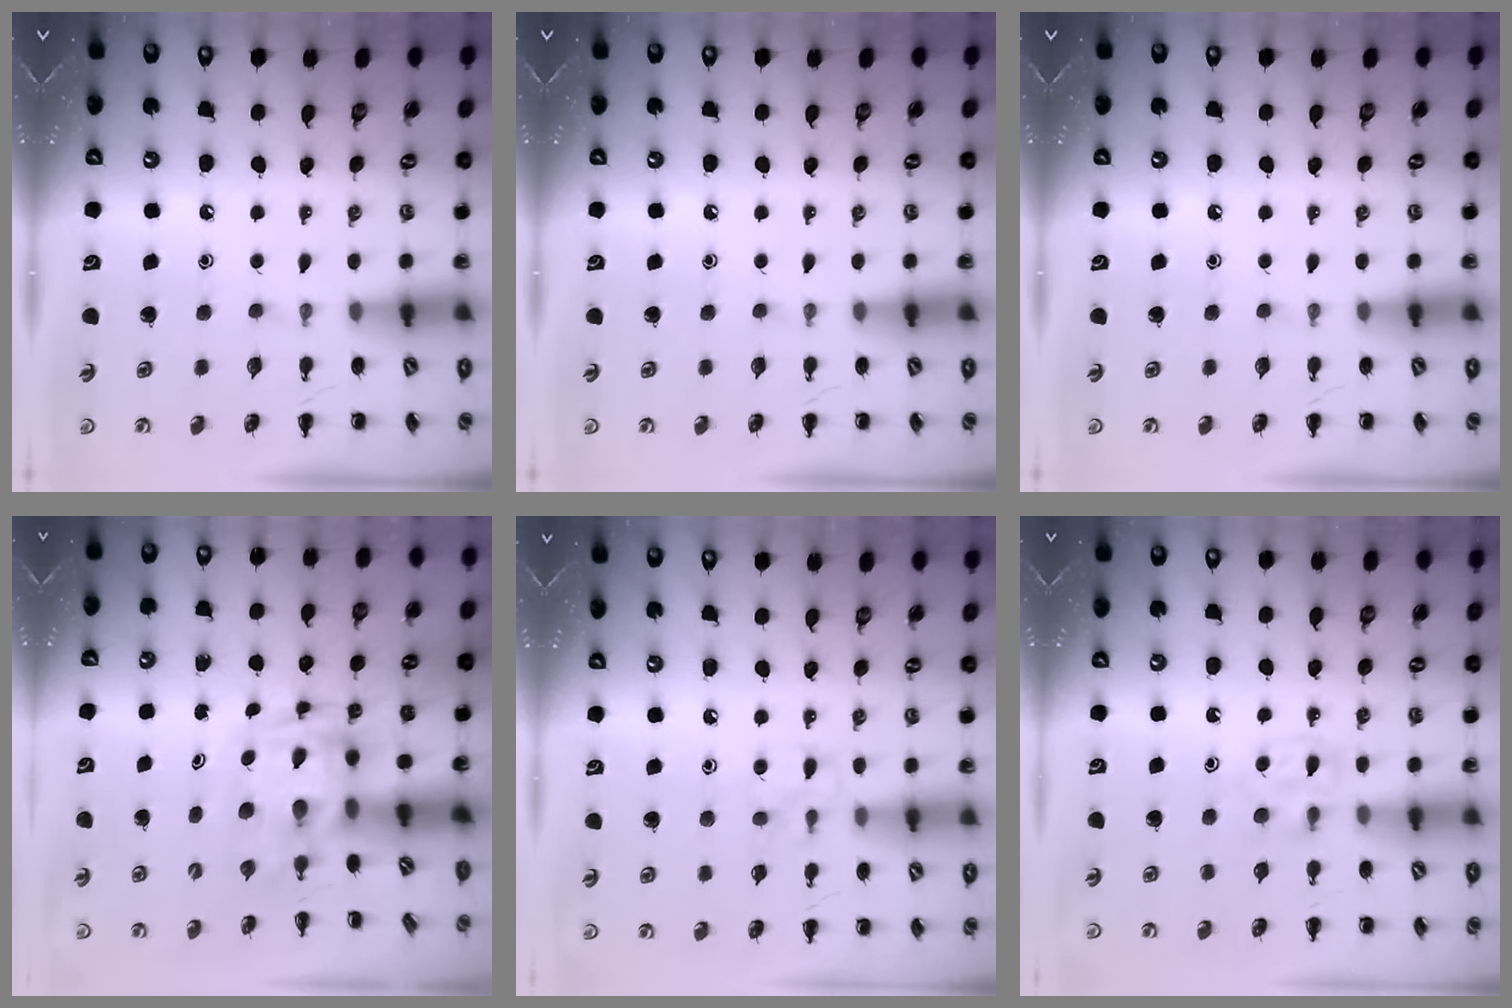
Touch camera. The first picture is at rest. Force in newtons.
{"total": 0.0}
{"total": 0.0}
{"total": 3.4, "press": 3.4, "slide": 0.6}
{"total": 6.5, "press": 6.3, "slide": 1.5}
{"total": 3.3, "press": 3.0, "slide": 1.3}